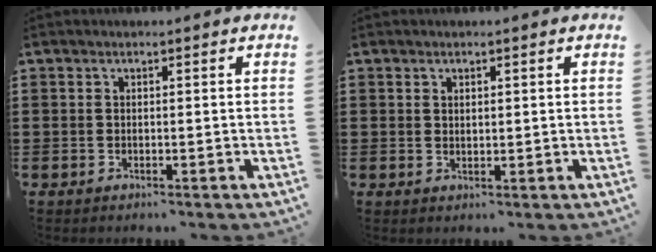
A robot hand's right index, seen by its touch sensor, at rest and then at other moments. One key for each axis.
{"total": 0.7, "fx": 0.6, "fy": 0.4, "fz": 0.3, "tx": -0.006, "ty": 0.002, "tz": 0.010}